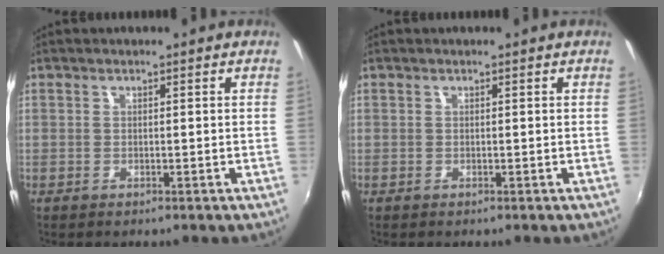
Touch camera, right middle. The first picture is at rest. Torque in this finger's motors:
{"motor_torque": [0.00, 0.00, 0.00, 0.00]}